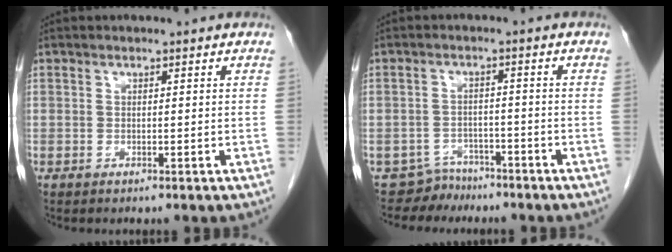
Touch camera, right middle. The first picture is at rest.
{"total": 3.9, "force": [-3.3, 1.9, -0.9], "torque": [0.015, 0.004, -0.056]}